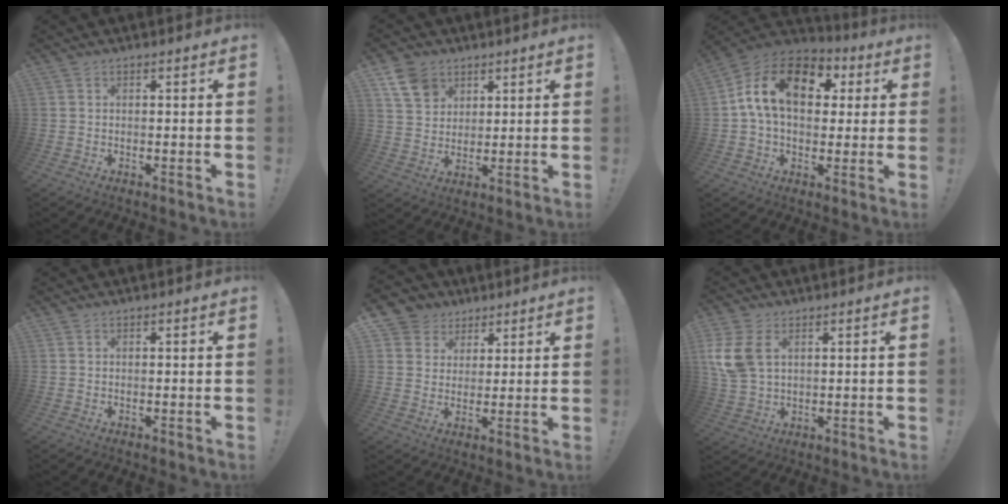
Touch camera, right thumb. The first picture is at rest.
{"total": 9.5, "force": [5.6, 7.0, 3.3], "torque": [-0.052, -0.027, 0.112]}
{"total": 17.5, "force": [4.7, 11.5, 12.3], "torque": [-0.205, 0.003, 0.080]}
{"total": 0.0}
{"total": 7.1, "force": [3.4, 6.2, 0.8], "torque": [-0.008, -0.024, 0.070]}
{"total": 10.1, "force": [3.4, 6.5, 6.9], "torque": [-0.148, -0.004, 0.068]}